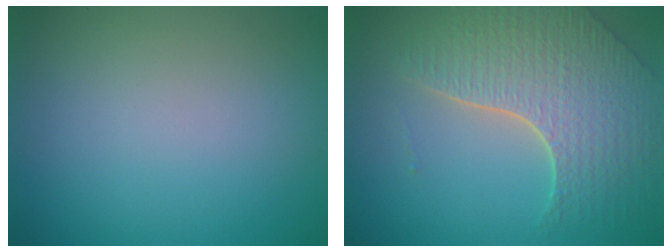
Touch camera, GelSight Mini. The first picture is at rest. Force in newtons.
{"total": 6.9, "press": 4.9, "slide": 4.9}